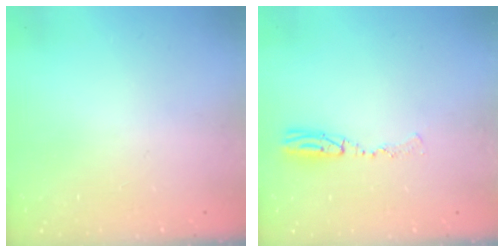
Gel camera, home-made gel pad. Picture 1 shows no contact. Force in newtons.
{"total": 5.6, "press": 5.3, "slide": 1.9}